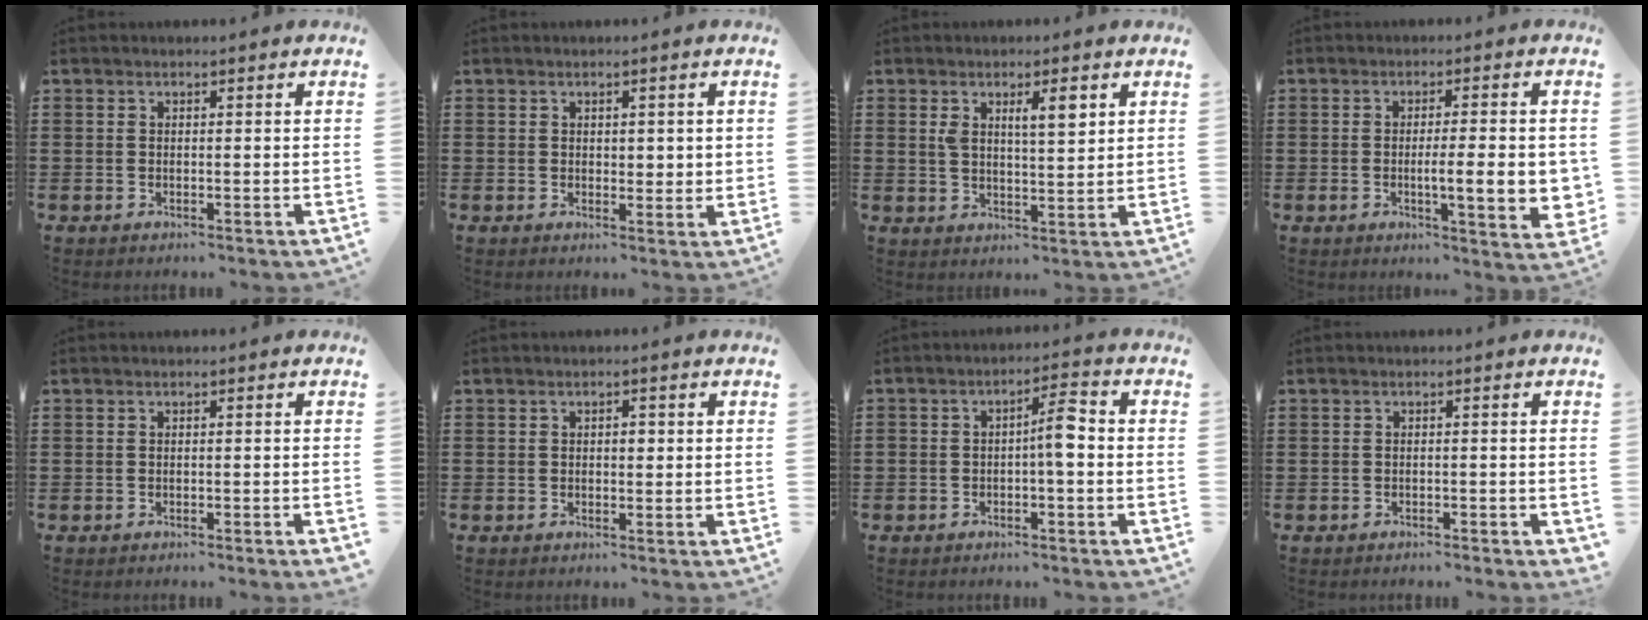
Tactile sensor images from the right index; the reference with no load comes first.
{"total": 1.5, "force": [0.6, 1.0, 0.8], "torque": [-0.010, 0.005, 0.009]}
{"total": 4.4, "force": [1.9, 1.4, 3.8], "torque": [-0.063, 0.000, 0.027]}
{"total": 7.5, "force": [-0.9, 1.3, 7.3], "torque": [-0.097, -0.011, -0.018]}
{"total": 0.8, "force": [-0.6, -0.1, 0.5], "torque": [-0.008, -0.003, -0.012]}
{"total": 1.2, "force": [0.0, 0.6, 1.0], "torque": [-0.020, 0.005, -0.001]}
{"total": 4.3, "force": [-0.8, 1.1, 4.1], "torque": [-0.073, 0.011, -0.019]}
{"total": 0.8, "force": [-0.8, 0.1, 0.2], "torque": [-0.007, -0.003, -0.016]}